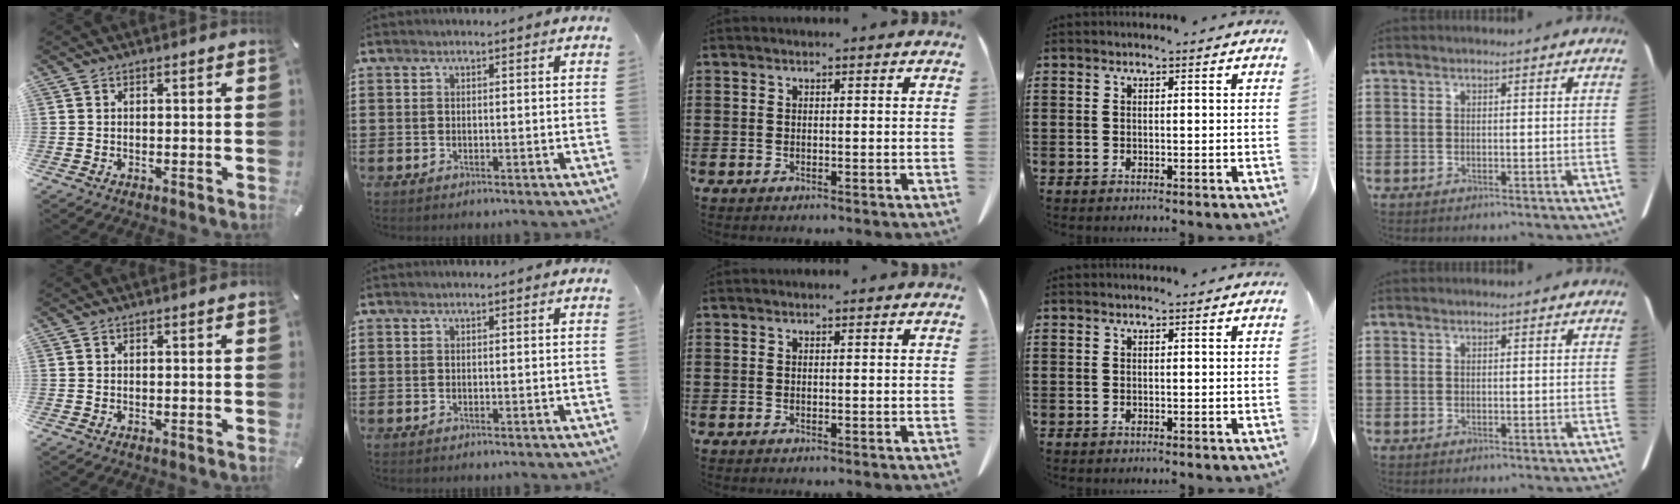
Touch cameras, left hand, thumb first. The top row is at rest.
{}